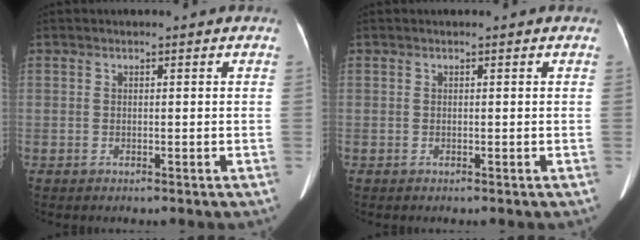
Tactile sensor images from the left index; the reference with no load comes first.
{"total": 0.0}